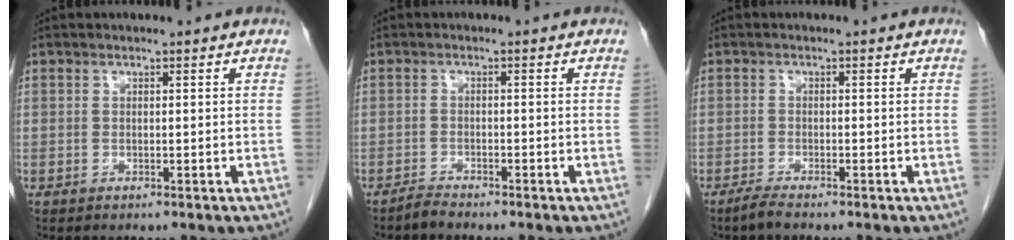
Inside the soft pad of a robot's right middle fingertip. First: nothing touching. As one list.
[{"total": 1.5, "force": [-1.5, -0.1, 0.1], "torque": [-0.003, -0.004, -0.028]}, {"total": 1.8, "force": [-1.5, -0.1, 0.9], "torque": [-0.027, -0.005, -0.032]}]